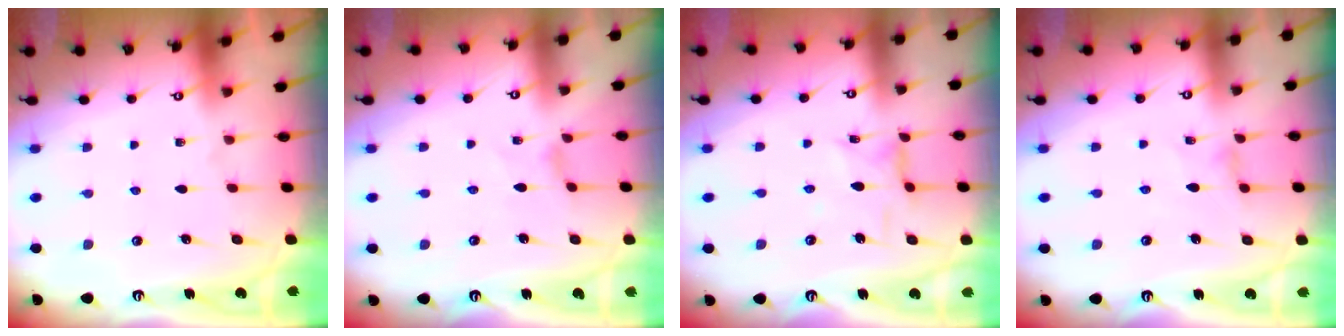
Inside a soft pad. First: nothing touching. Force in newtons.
{"total": 0.0}
{"total": 2.5, "press": 2.5, "slide": 0.4}
{"total": 1.2, "press": 1.1, "slide": 0.3}